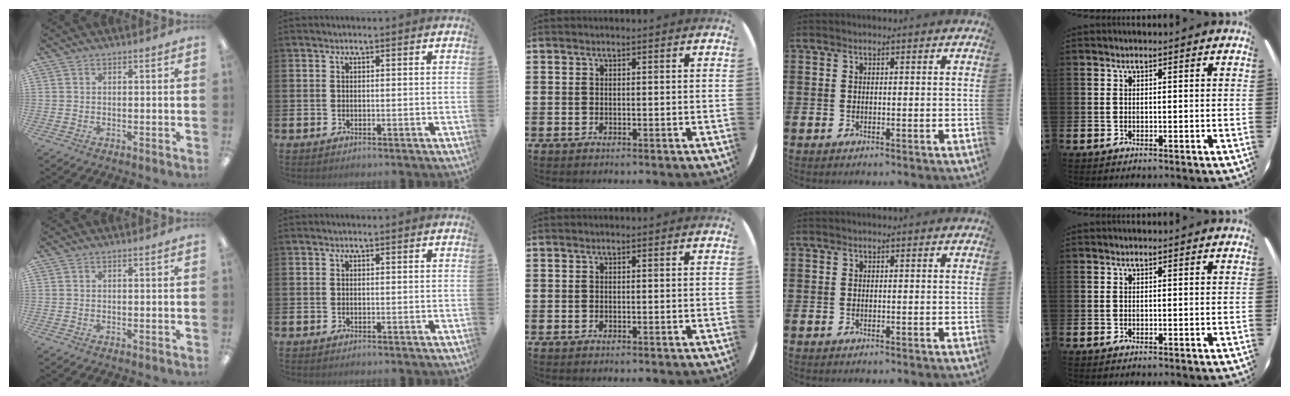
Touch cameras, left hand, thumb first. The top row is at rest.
{}